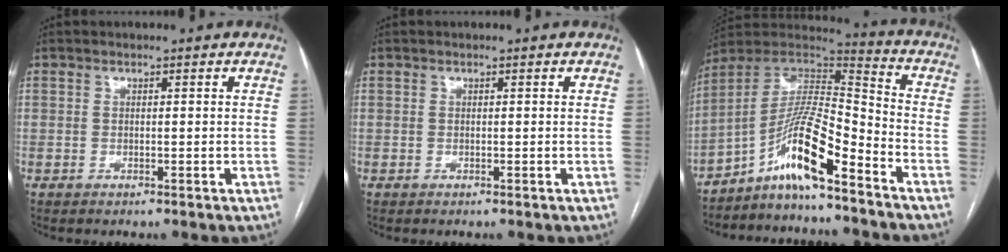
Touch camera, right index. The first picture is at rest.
{"total": 0.0}
{"total": 12.9, "force": [-8.2, 1.2, 9.9], "torque": [-0.189, 0.021, -0.148]}